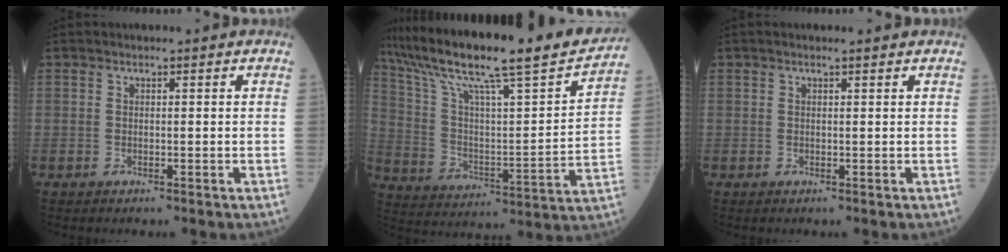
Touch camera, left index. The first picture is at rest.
{"total": 24.5, "force": [20.4, 1.5, 13.5], "torque": [-0.237, -0.018, 0.312]}
{"total": 0.0}